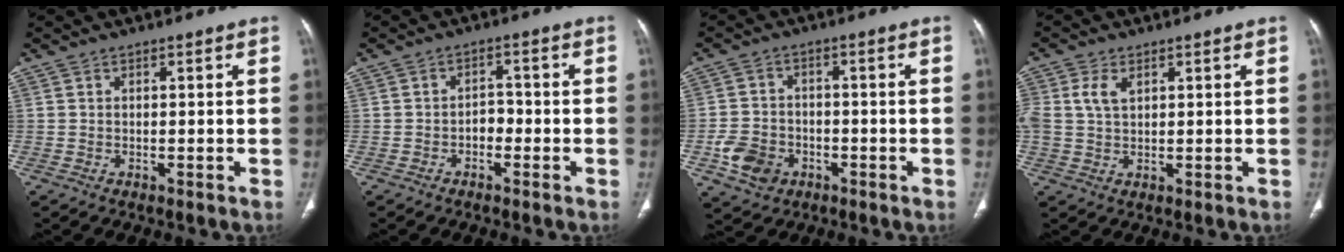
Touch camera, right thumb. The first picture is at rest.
{"total": 2.7, "force": [-1.2, 1.9, 1.4], "torque": [-0.006, 0.017, -0.024]}
{"total": 7.3, "force": [-2.9, 5.8, 3.3], "torque": [-0.050, 0.018, -0.048]}
{"total": 4.4, "force": [1.5, 2.8, 3.1], "torque": [-0.067, 0.004, 0.033]}